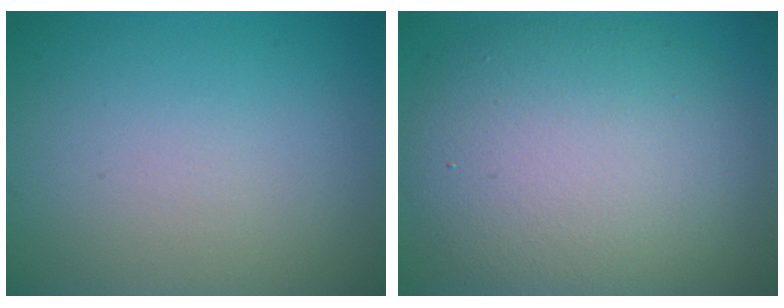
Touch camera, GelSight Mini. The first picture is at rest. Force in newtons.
{"total": 9.9, "press": 9.9, "slide": 1.0}